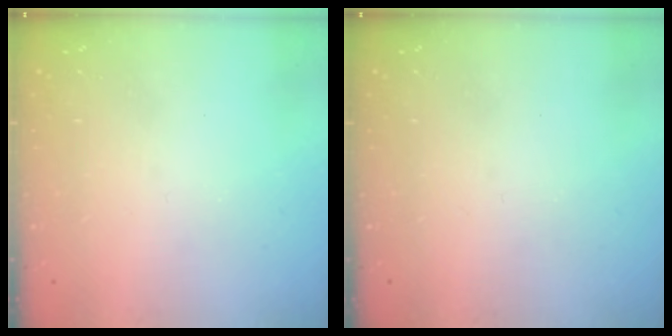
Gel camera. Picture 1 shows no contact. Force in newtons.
{"total": 0.0}